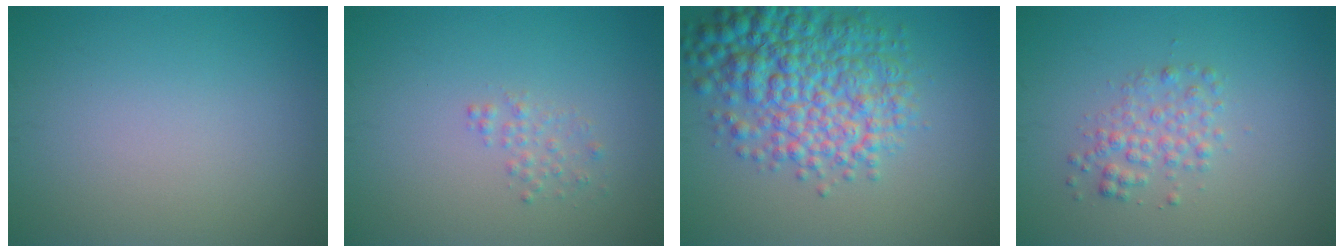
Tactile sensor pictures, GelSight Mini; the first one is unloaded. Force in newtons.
{"total": 1.1, "press": 1.1, "slide": 0.0}
{"total": 8.2, "press": 8.2, "slide": 0.2}
{"total": 2.2, "press": 2.2, "slide": 0.0}